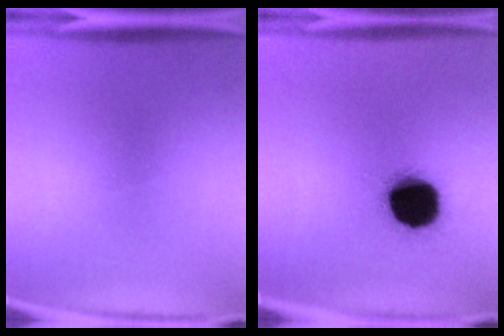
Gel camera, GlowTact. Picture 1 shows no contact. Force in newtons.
{"total": 18.5}